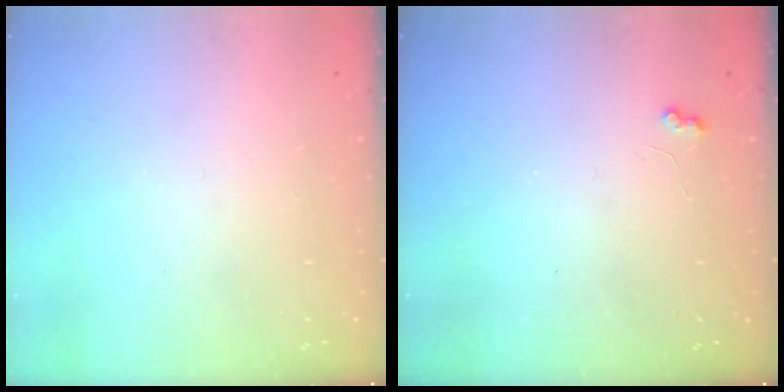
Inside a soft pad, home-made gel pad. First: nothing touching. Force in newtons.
{"total": 4.1, "press": 4.0, "slide": 0.6}